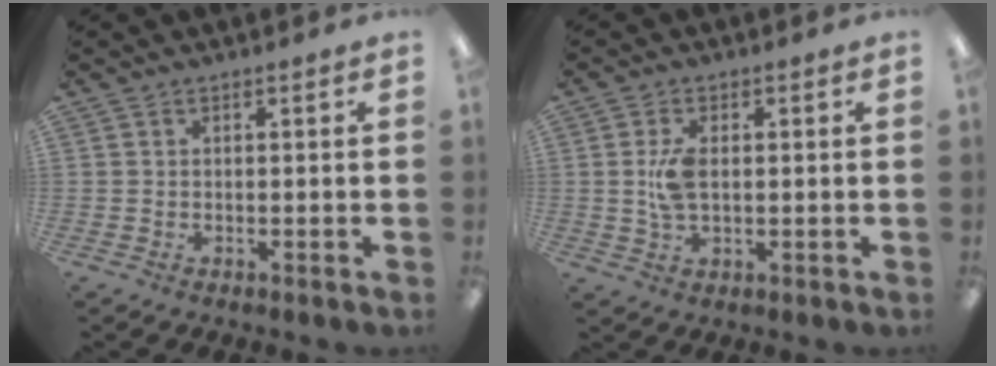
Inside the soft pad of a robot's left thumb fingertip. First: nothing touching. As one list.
[{"total": 6.7, "force": [0.6, 3.7, 5.5], "torque": [-0.113, 0.004, 0.004]}]